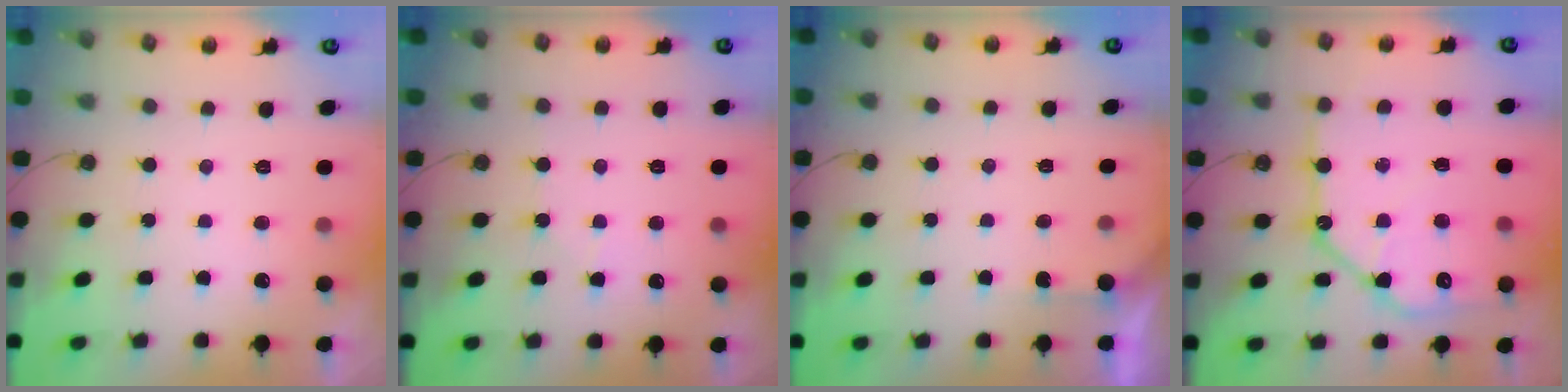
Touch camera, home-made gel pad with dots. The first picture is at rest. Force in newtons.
{"total": 3.1, "press": 3.1, "slide": 0.5}
{"total": 2.3, "press": 2.2, "slide": 0.3}
{"total": 16.6, "press": 16.5, "slide": 1.4}